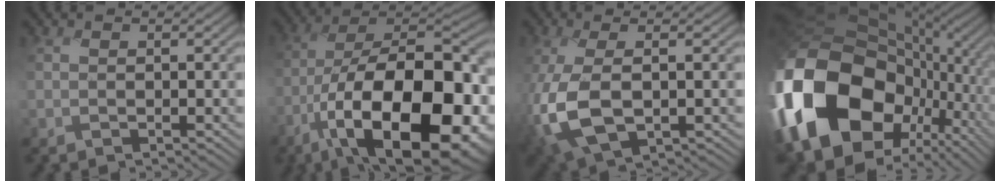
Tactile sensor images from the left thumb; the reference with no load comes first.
{"total": 21.0, "force": [-9.5, 9.3, 16.2], "torque": [-0.258, -0.019, -0.148]}
{"total": 8.5, "force": [-2.4, 4.5, 6.8], "torque": [-0.179, -0.022, -0.044]}
{"total": 21.9, "force": [-3.7, 16.8, 13.6], "torque": [-0.346, -0.056, -0.056]}